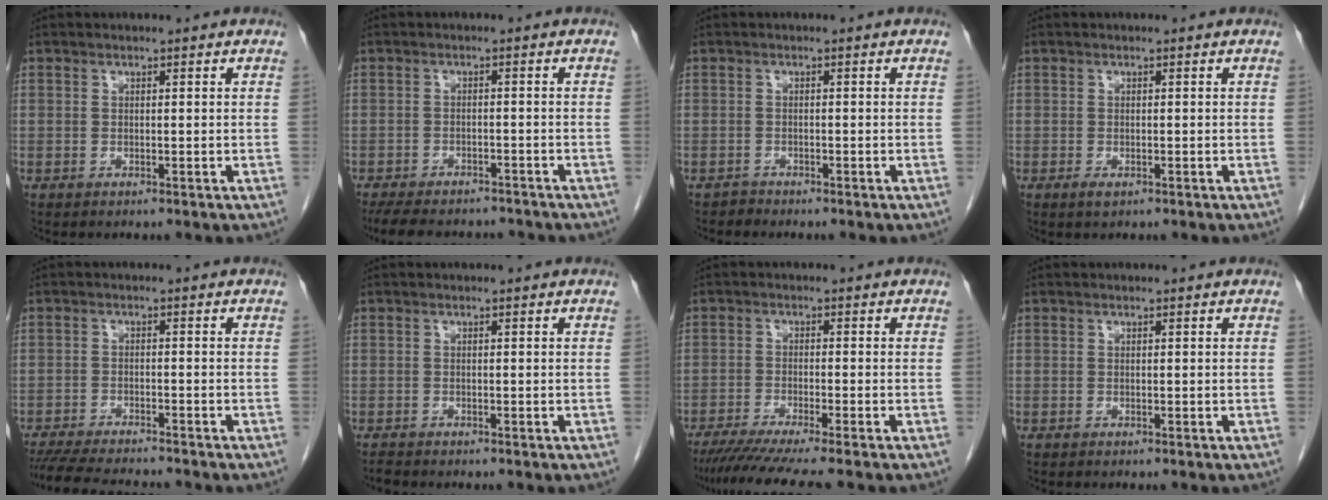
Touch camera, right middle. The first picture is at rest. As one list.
[{"total": 12.5, "force": [-10.9, 4.0, 4.8], "torque": [-0.099, -0.005, -0.145]}, {"total": 0.7, "force": [-0.7, 0.2, -0.3], "torque": [0.004, -0.001, -0.014]}, {"total": 1.1, "force": [-0.6, 0.4, 0.9], "torque": [-0.019, -0.003, -0.005]}, {"total": 10.3, "force": [-9.5, 0.9, 4.1], "torque": [-0.066, -0.016, -0.145]}, {"total": 0.6, "force": [-0.6, 0.1, 0.1], "torque": [-0.010, -0.002, -0.012]}, {"total": 9.1, "force": [-7.6, -1.1, 4.9], "torque": [-0.064, -0.028, -0.119]}, {"total": 0.0}]